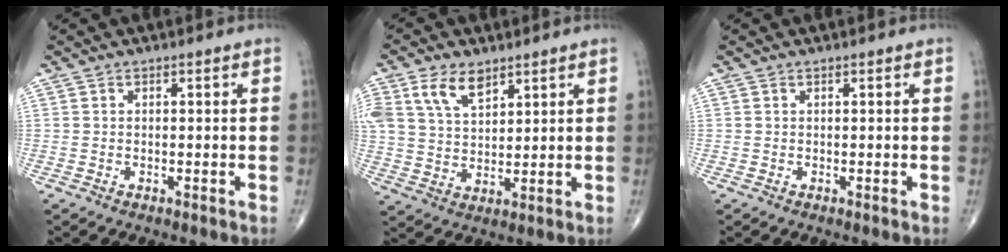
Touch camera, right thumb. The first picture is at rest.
{"total": 9.8, "force": [5.4, 5.6, 5.9], "torque": [-0.106, -0.013, 0.113]}
{"total": 0.0}